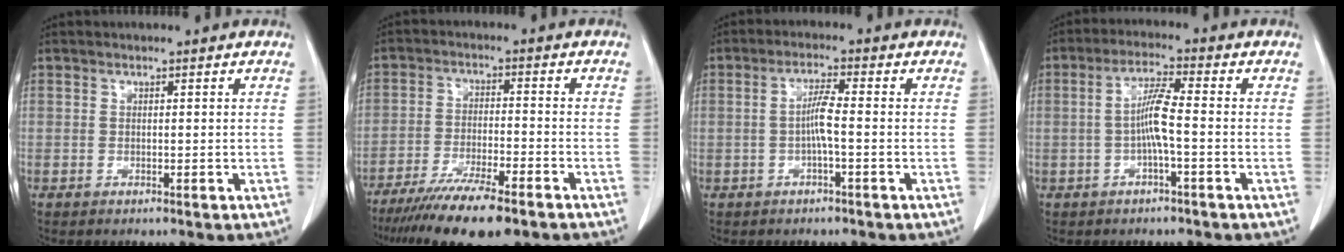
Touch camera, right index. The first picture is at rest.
{"total": 13.8, "force": [-10.5, 1.9, 8.7], "torque": [-0.149, -0.032, -0.171]}
{"total": 3.7, "force": [-0.6, 0.0, 3.6], "torque": [-0.071, 0.005, -0.011]}
{"total": 5.3, "force": [-0.8, 0.1, 5.2], "torque": [-0.105, 0.008, -0.017]}